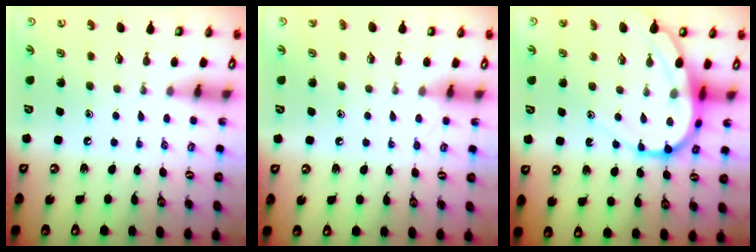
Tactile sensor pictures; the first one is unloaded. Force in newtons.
{"total": 3.0, "press": 3.0, "slide": 0.3}
{"total": 13.1, "press": 13.1, "slide": 1.2}